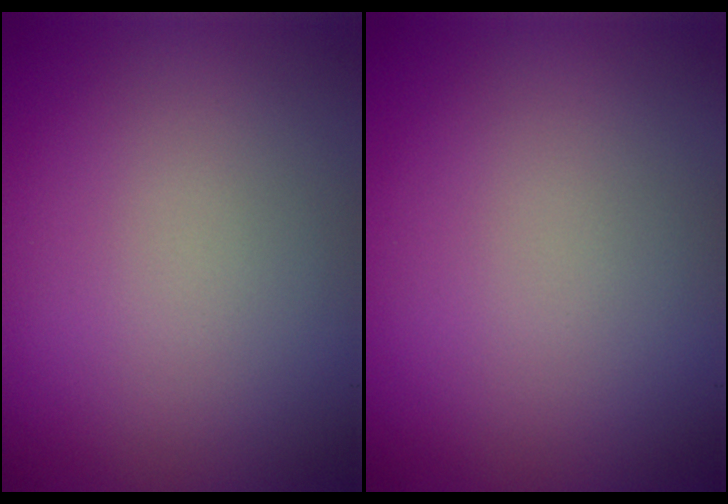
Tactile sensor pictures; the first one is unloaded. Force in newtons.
{"total": 0.0}